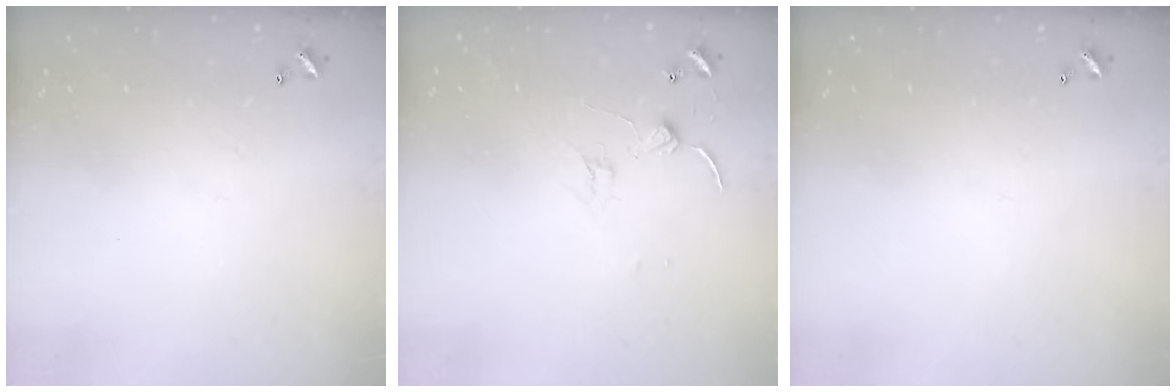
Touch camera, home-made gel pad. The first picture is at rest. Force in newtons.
{"total": 0.6, "press": 0.5, "slide": 0.3}
{"total": 0.0}